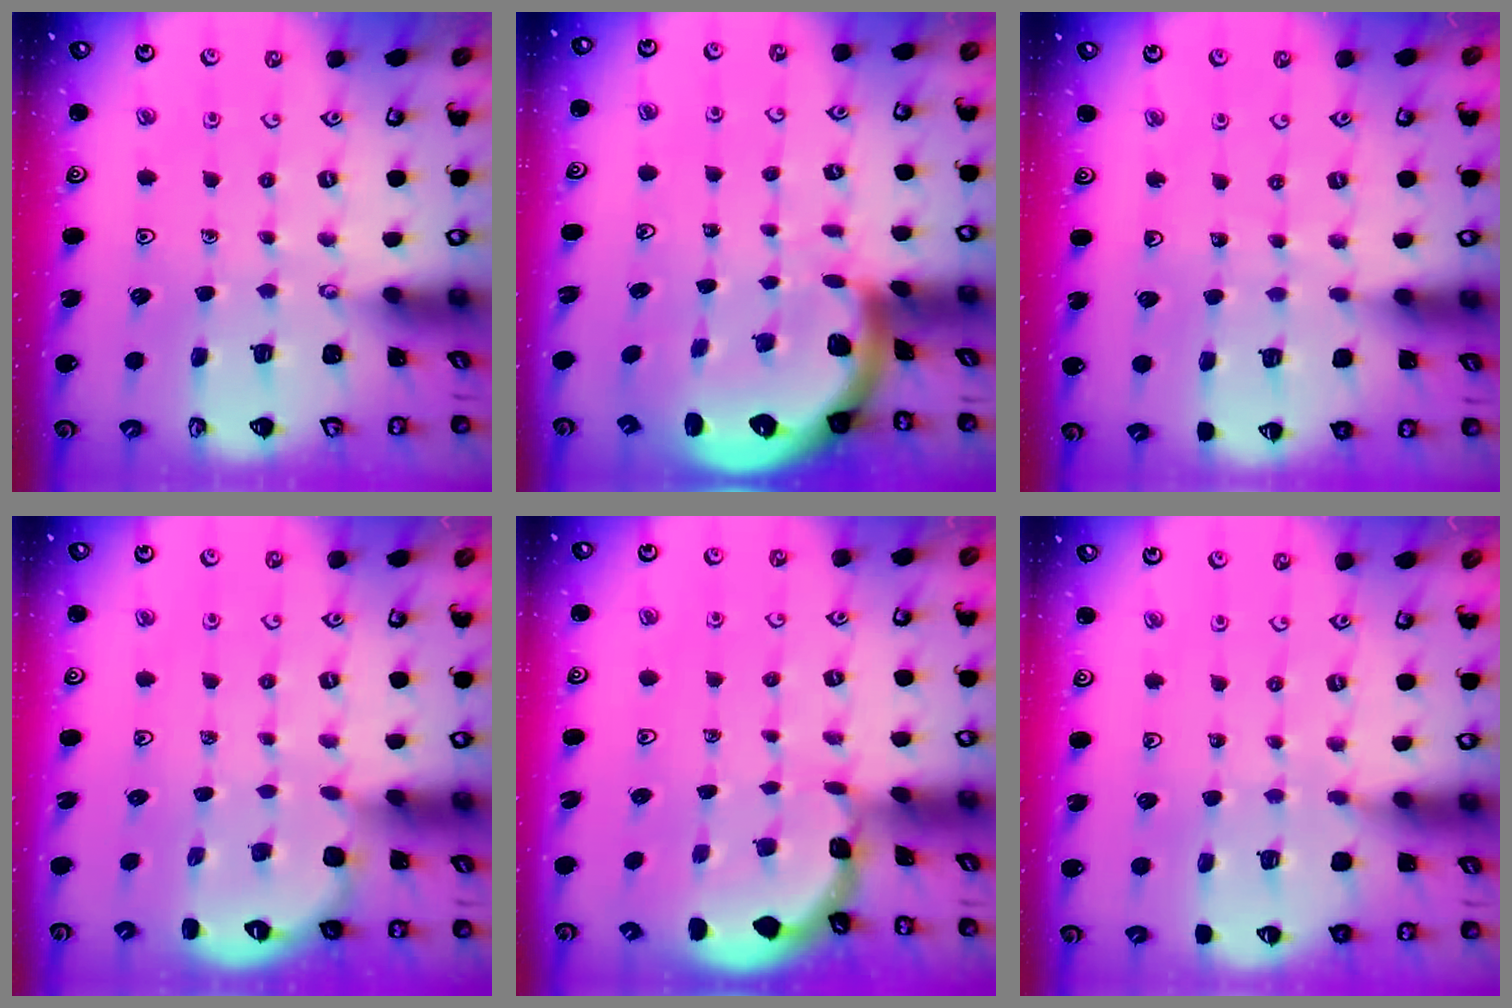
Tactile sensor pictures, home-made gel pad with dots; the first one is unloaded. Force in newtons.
{"total": 2.8, "press": 2.7, "slide": 0.6}
{"total": 3.6, "press": 3.1, "slide": 1.9}
{"total": 2.9, "press": 2.8, "slide": 0.9}
{"total": 0.7, "press": 0.7, "slide": 0.1}
{"total": 5.2, "press": 5.1, "slide": 0.6}